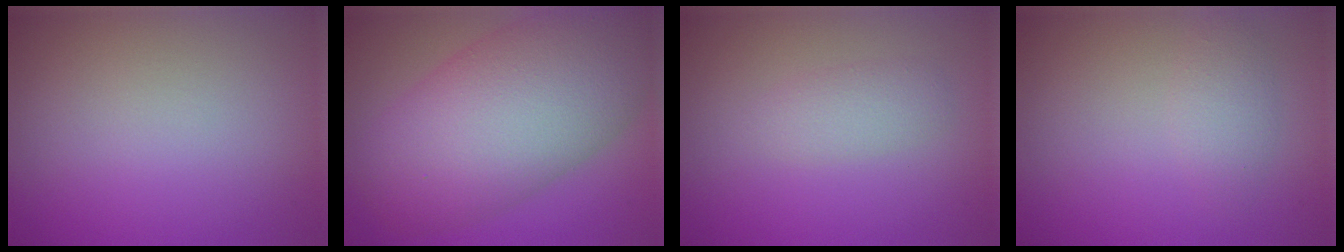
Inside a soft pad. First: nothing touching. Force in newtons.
{"total": 11.8, "press": 11.8, "slide": 0.7}
{"total": 1.7, "press": 1.7, "slide": 0.1}
{"total": 1.8, "press": 1.8, "slide": 0.2}